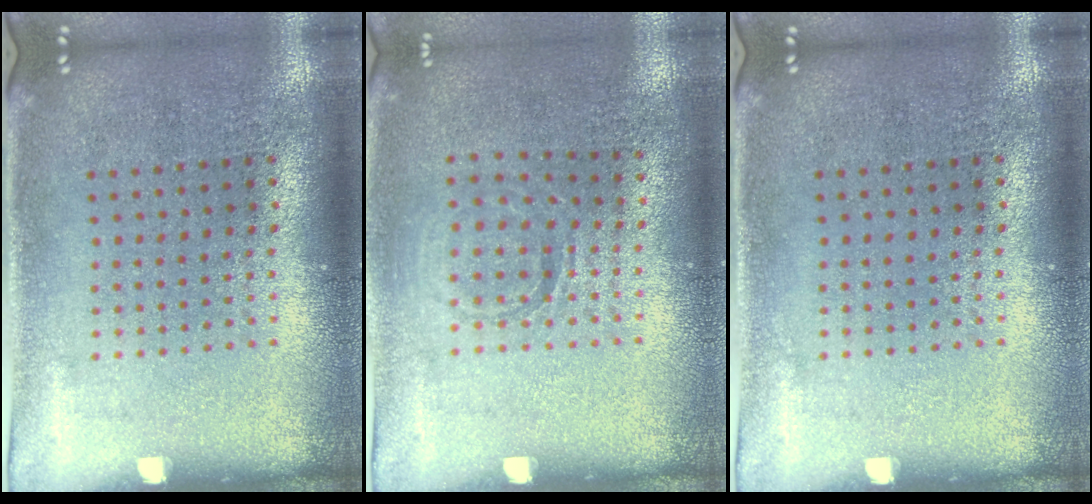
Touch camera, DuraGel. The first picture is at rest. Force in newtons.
{"total": 0.9, "press": 0.9, "slide": 0.1}
{"total": 0.0}